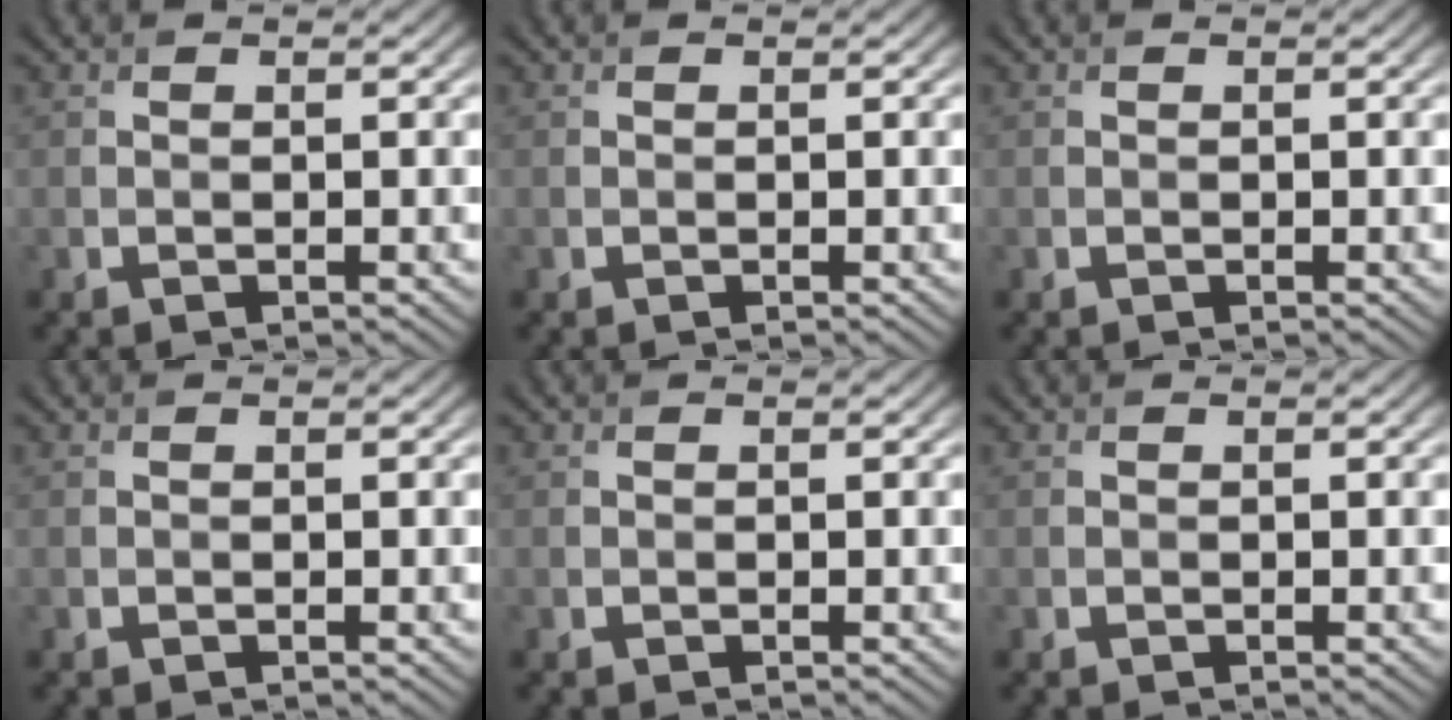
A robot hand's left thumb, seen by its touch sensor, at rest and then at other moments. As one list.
[{"total": 0.0}, {"total": 0.0}, {"total": 0.0}, {"total": 0.0}, {"total": 0.0}]